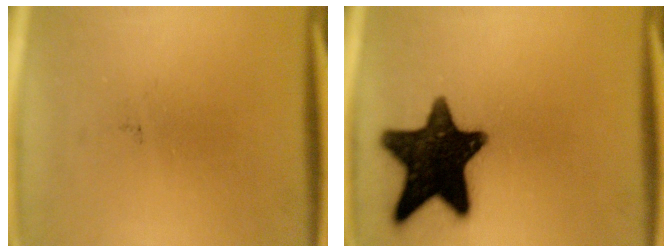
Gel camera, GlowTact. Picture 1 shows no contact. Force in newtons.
{"total": 16.9}